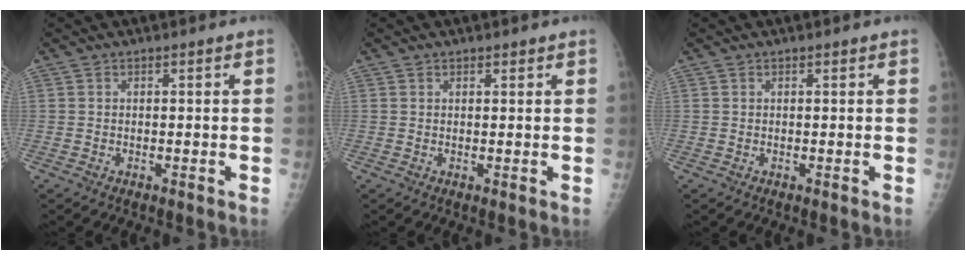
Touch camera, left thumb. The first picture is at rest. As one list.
[{"total": 0.7, "force": [0.6, 0.4, 0.1], "torque": [0.005, -0.005, 0.007]}, {"total": 0.0}]